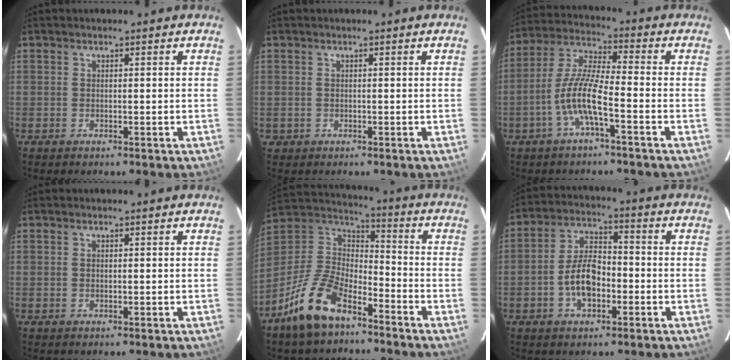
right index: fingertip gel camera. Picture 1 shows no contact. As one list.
[{"total": 1.1, "force": [-0.2, 1.1, 0.0], "torque": [0.001, 0.003, 0.001]}, {"total": 8.8, "force": [-3.8, 1.2, 7.9], "torque": [-0.176, 0.006, -0.076]}, {"total": 0.0}, {"total": 15.7, "force": [-10.2, 7.3, 9.5], "torque": [-0.205, 0.009, -0.192]}, {"total": 8.4, "force": [-2.7, 4.4, 6.7], "torque": [-0.132, 0.016, -0.044]}]